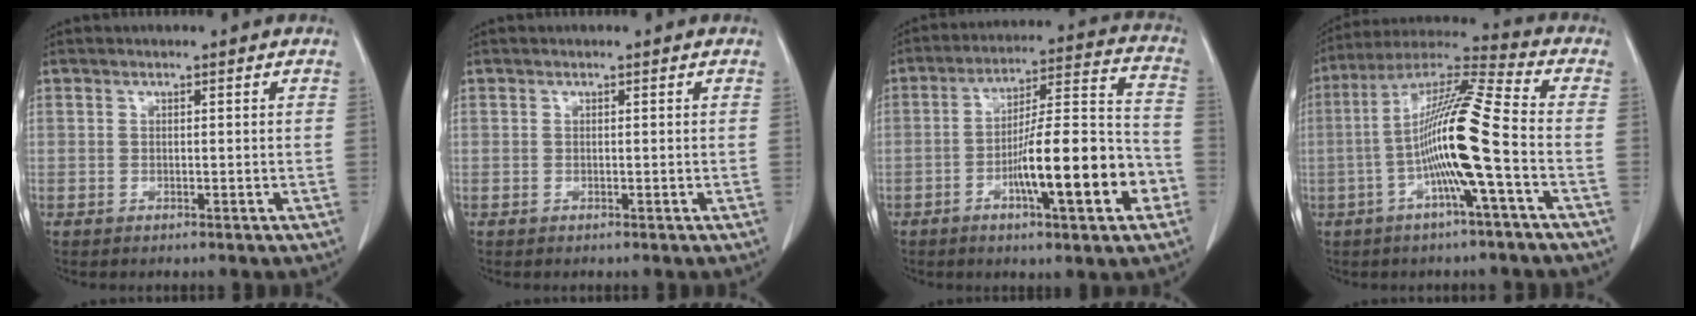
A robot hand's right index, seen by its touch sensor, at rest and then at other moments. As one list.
[{"total": 0.0}, {"total": 16.4, "force": [-5.7, 2.2, 15.2], "torque": [-0.236, 0.011, -0.086]}, {"total": 13.9, "force": [-3.0, -0.6, 13.6], "torque": [-0.255, 0.013, -0.067]}]